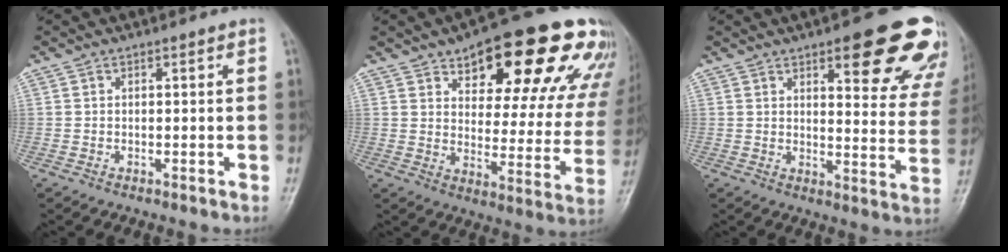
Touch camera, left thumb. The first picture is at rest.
{"total": 25.0, "force": [14.5, 10.1, 17.7], "torque": [-0.196, -0.033, 0.194]}
{"total": 19.5, "force": [11.7, 6.3, 14.3], "torque": [-0.127, -0.047, 0.136]}